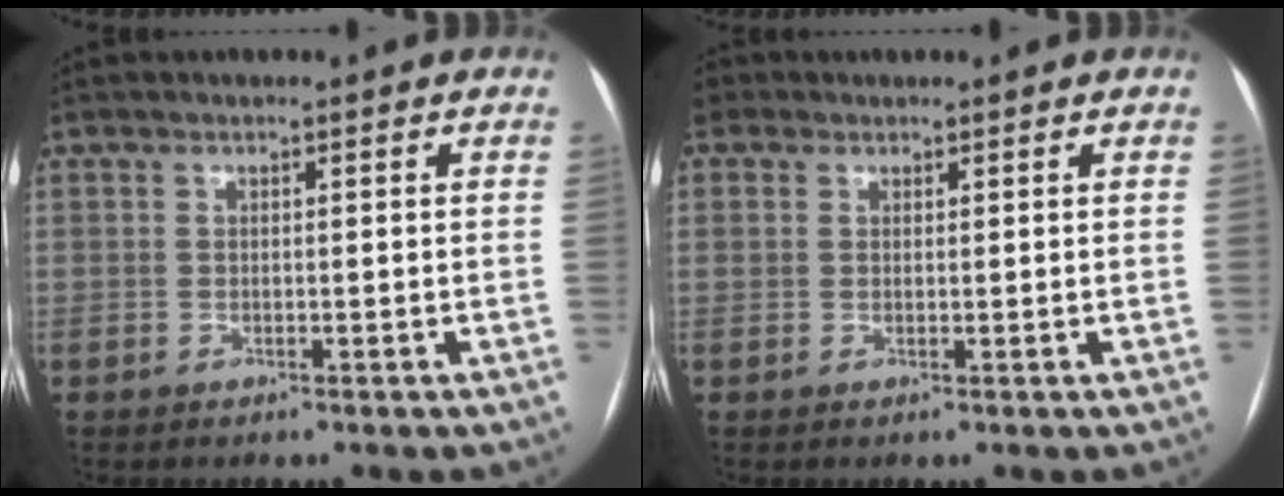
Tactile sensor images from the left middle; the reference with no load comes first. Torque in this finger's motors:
{"motor_torque": [1.23, -0.91, 1.06, 0.21]}